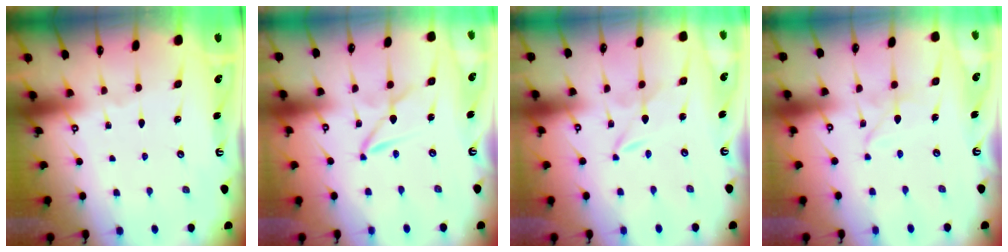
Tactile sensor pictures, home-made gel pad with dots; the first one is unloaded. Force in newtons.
{"total": 2.5, "press": 2.5, "slide": 0.3}
{"total": 0.8, "press": 0.8, "slide": 0.2}
{"total": 3.5, "press": 3.5, "slide": 0.4}